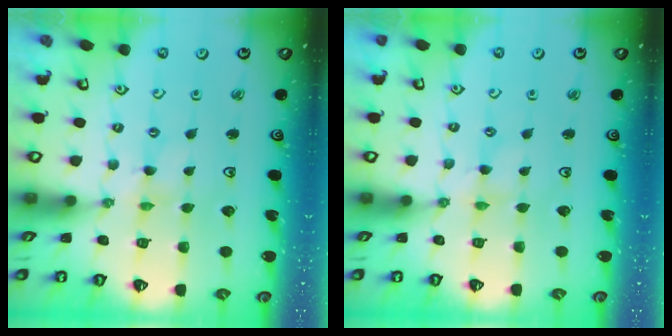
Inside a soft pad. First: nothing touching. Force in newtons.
{"total": 0.0}